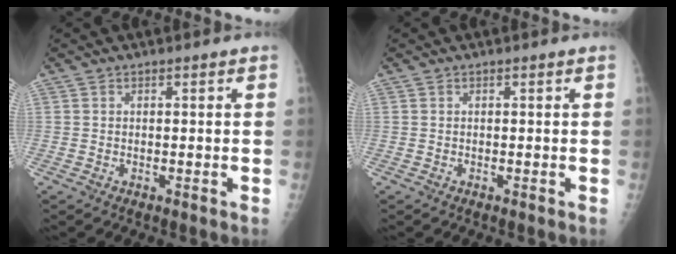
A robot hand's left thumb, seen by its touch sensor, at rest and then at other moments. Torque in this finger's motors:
{"motor_torque": [0.00, 0.00, -0.02, -0.03, 0.00]}